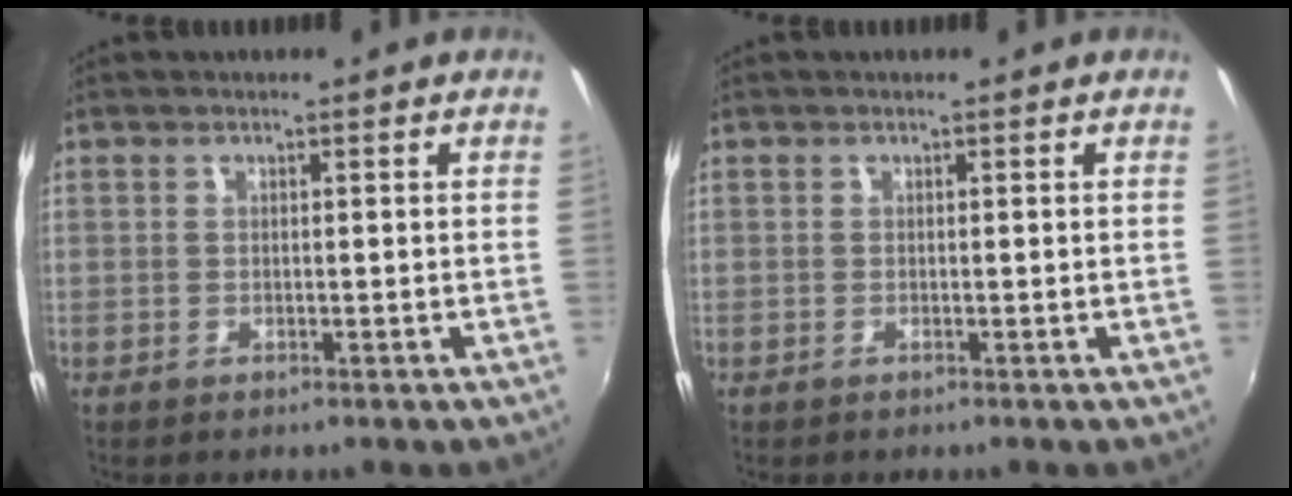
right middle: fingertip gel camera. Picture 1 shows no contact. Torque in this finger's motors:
{"motor_torque": [0.00, 0.00, 0.00, 0.00]}